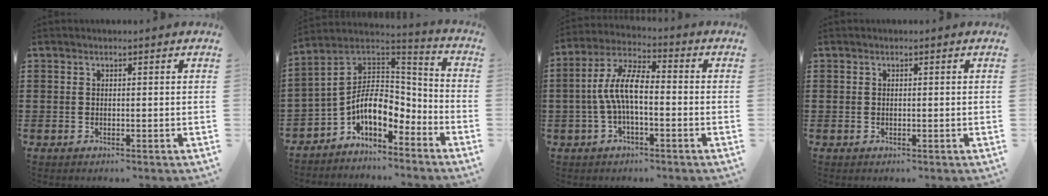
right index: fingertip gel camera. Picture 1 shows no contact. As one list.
[{"total": 8.7, "force": [-3.8, 4.7, 6.2], "torque": [-0.146, -0.010, -0.081]}, {"total": 8.2, "force": [-1.2, 2.7, 7.6], "torque": [-0.176, -0.008, -0.029]}, {"total": 0.0}]